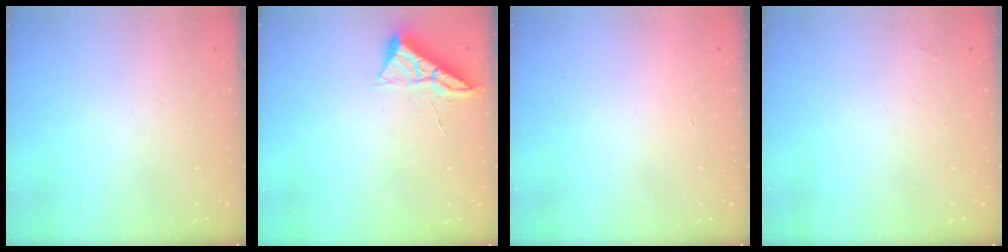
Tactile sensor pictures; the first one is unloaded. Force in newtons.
{"total": 6.6, "press": 6.6, "slide": 0.7}
{"total": 1.7, "press": 1.7, "slide": 0.1}
{"total": 1.3, "press": 1.3, "slide": 0.2}